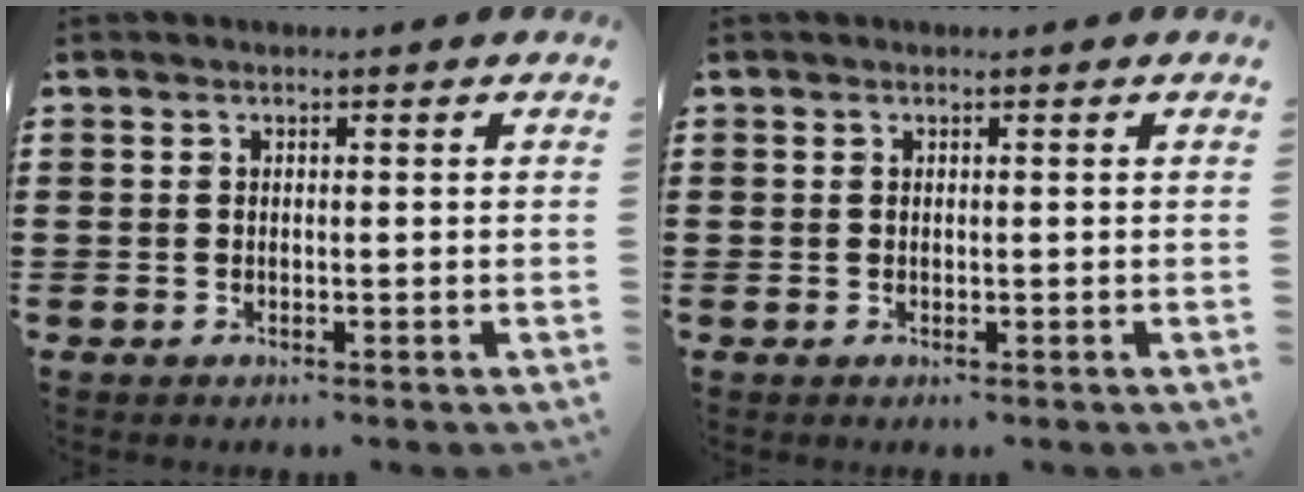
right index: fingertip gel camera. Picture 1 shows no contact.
{"total": 0.0}